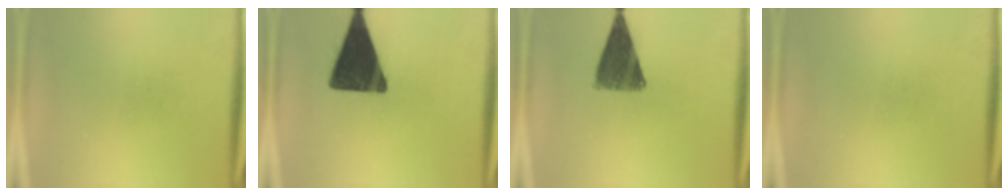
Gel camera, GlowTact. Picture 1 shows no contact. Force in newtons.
{"total": 16.6}
{"total": 10.1}
{"total": 0.0}